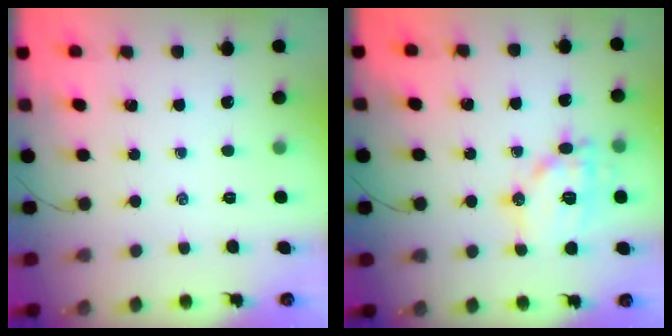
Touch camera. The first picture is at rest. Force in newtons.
{"total": 14.0, "press": 13.9, "slide": 1.1}